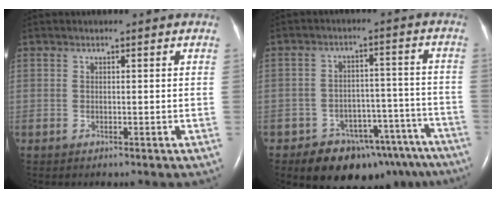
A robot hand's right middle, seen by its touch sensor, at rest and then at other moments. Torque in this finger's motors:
{"motor_torque": [1.11, -1.02, 0.36, 0.11]}